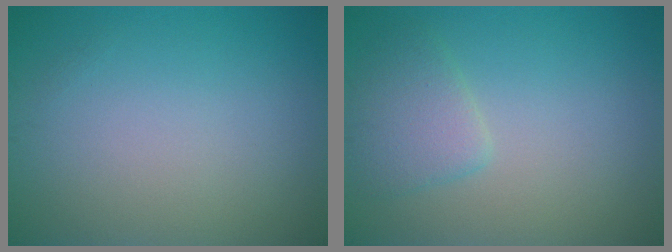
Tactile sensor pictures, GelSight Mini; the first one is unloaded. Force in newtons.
{"total": 2.6, "press": 2.6, "slide": 0.3}